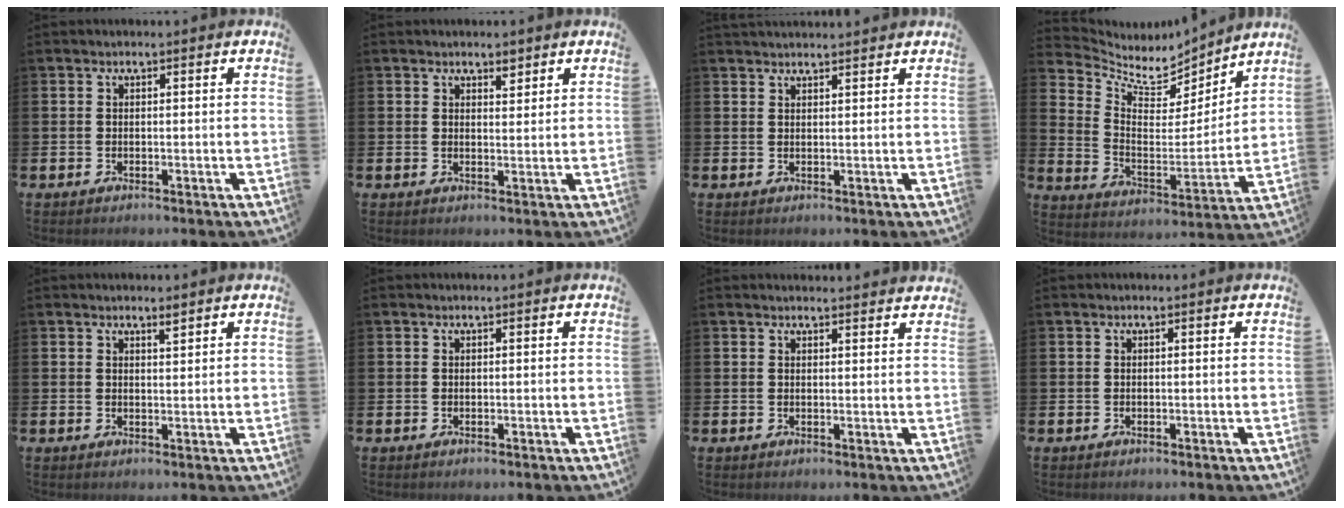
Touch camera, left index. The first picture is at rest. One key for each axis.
{"total": 2.6, "fx": 2.3, "fy": 0.9, "fz": 0.6, "tx": 0.002, "ty": -0.011, "tz": 0.039}
{"total": 1.8, "fx": 1.8, "fy": 0.2, "fz": 0.1, "tx": 0.005, "ty": -0.010, "tz": 0.030}
{"total": 7.1, "fx": 6.3, "fy": 3.0, "fz": 1.5, "tx": -0.066, "ty": -0.055, "tz": 0.107}
{"total": 2.0, "fx": 1.9, "fy": 0.2, "fz": 0.7, "tx": -0.006, "ty": -0.009, "tz": 0.030}
{"total": 0.0}
{"total": 1.6, "fx": 1.6, "fy": 0.1, "fz": 0.0, "tx": 0.008, "ty": -0.010, "tz": 0.027}
{"total": 0.0}